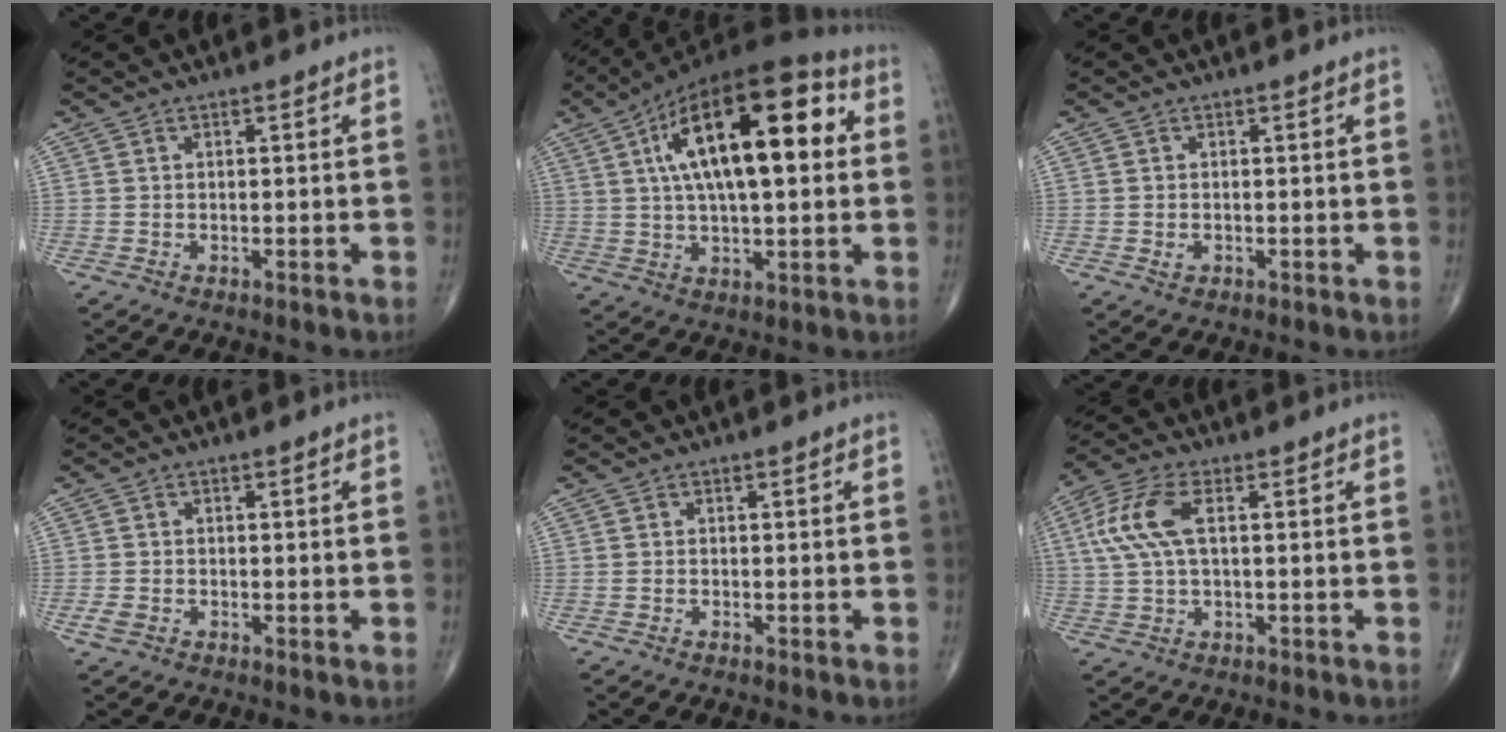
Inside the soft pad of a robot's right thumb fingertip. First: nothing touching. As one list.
[{"total": 23.6, "force": [5.1, 9.6, 20.9], "torque": [-0.330, 0.021, 0.071]}, {"total": 1.0, "force": [-0.3, 0.7, 0.7], "torque": [-0.011, 0.001, -0.003]}, {"total": 1.3, "force": [-0.5, 0.8, 0.9], "torque": [-0.015, -0.002, -0.011]}, {"total": 0.0}, {"total": 9.0, "force": [1.9, 4.0, 7.9], "torque": [-0.190, 0.019, 0.035]}]